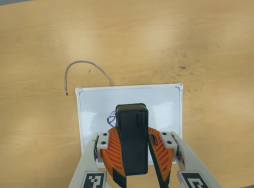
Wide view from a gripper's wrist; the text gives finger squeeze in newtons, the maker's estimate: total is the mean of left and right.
{"total": 10.5, "left": 10.1, "right": 10.9}